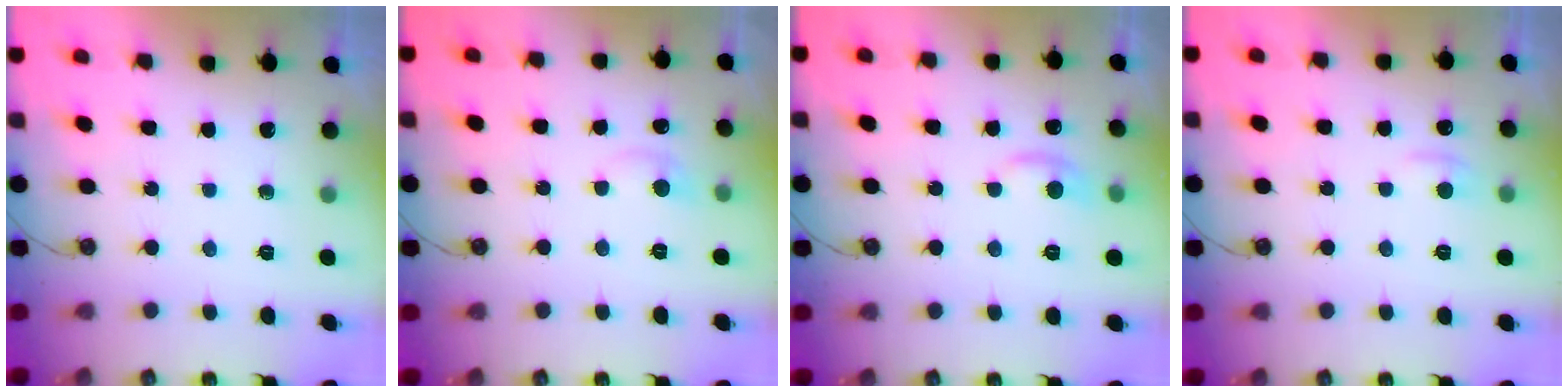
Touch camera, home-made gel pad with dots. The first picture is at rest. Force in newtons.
{"total": 0.9, "press": 0.4, "slide": 0.8}
{"total": 0.7, "press": 0.1, "slide": 0.7}
{"total": 0.9, "press": 0.6, "slide": 0.7}